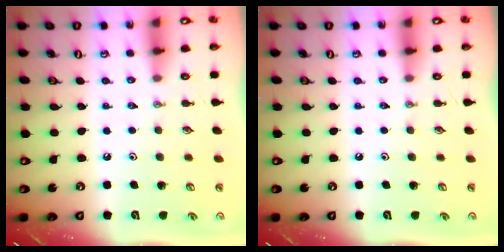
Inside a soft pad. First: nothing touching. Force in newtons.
{"total": 0.0}